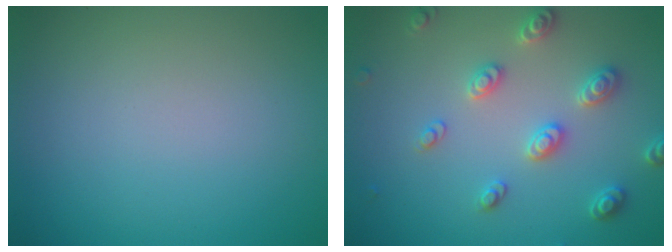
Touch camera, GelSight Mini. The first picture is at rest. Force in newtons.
{"total": 3.2, "press": 3.0, "slide": 0.9}